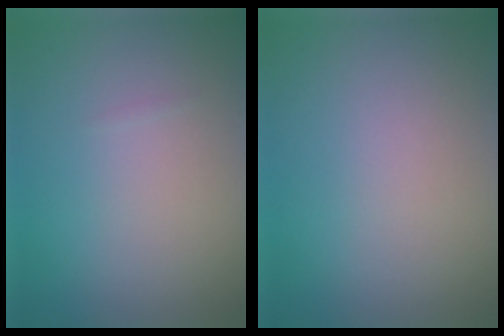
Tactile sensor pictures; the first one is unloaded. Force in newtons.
{"total": 0.0}